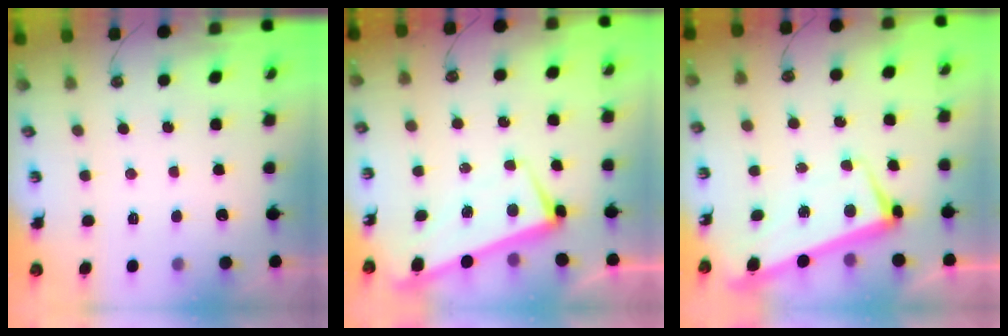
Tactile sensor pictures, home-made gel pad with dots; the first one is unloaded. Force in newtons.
{"total": 1.5, "press": 0.4, "slide": 1.5}
{"total": 1.3, "press": 0.2, "slide": 1.3}